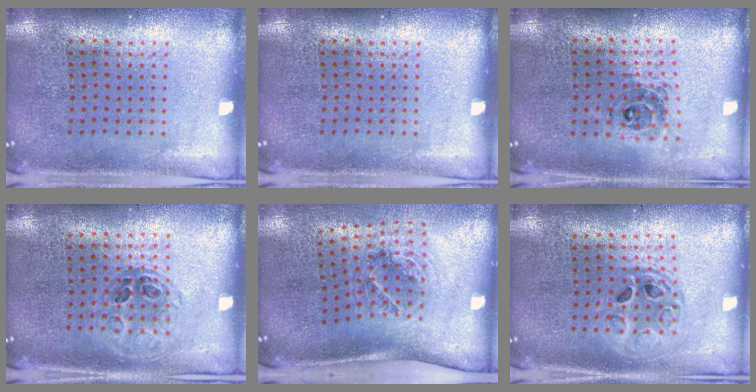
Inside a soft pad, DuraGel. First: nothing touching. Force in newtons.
{"total": 0.0}
{"total": 0.7, "press": 0.7, "slide": 0.0}
{"total": 0.9, "press": 0.9, "slide": 0.2}
{"total": 1.4, "press": 1.2, "slide": 0.8}
{"total": 1.4, "press": 1.2, "slide": 0.6}